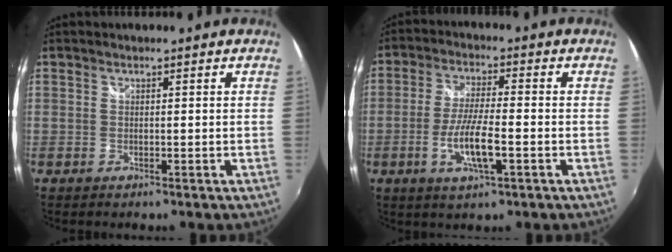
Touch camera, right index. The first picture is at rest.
{"total": 8.4, "force": [-2.9, 1.6, 7.7], "torque": [-0.155, -0.008, -0.054]}